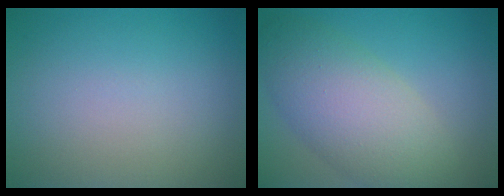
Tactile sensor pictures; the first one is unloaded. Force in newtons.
{"total": 7.6, "press": 7.6, "slide": 0.1}